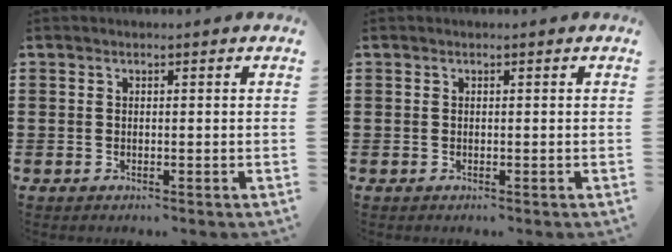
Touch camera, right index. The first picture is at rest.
{"total": 0.0}